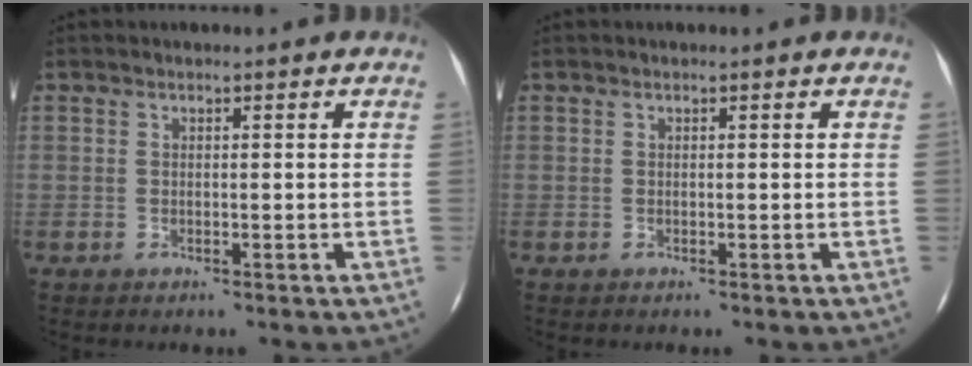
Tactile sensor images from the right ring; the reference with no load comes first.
{"total": 0.0}